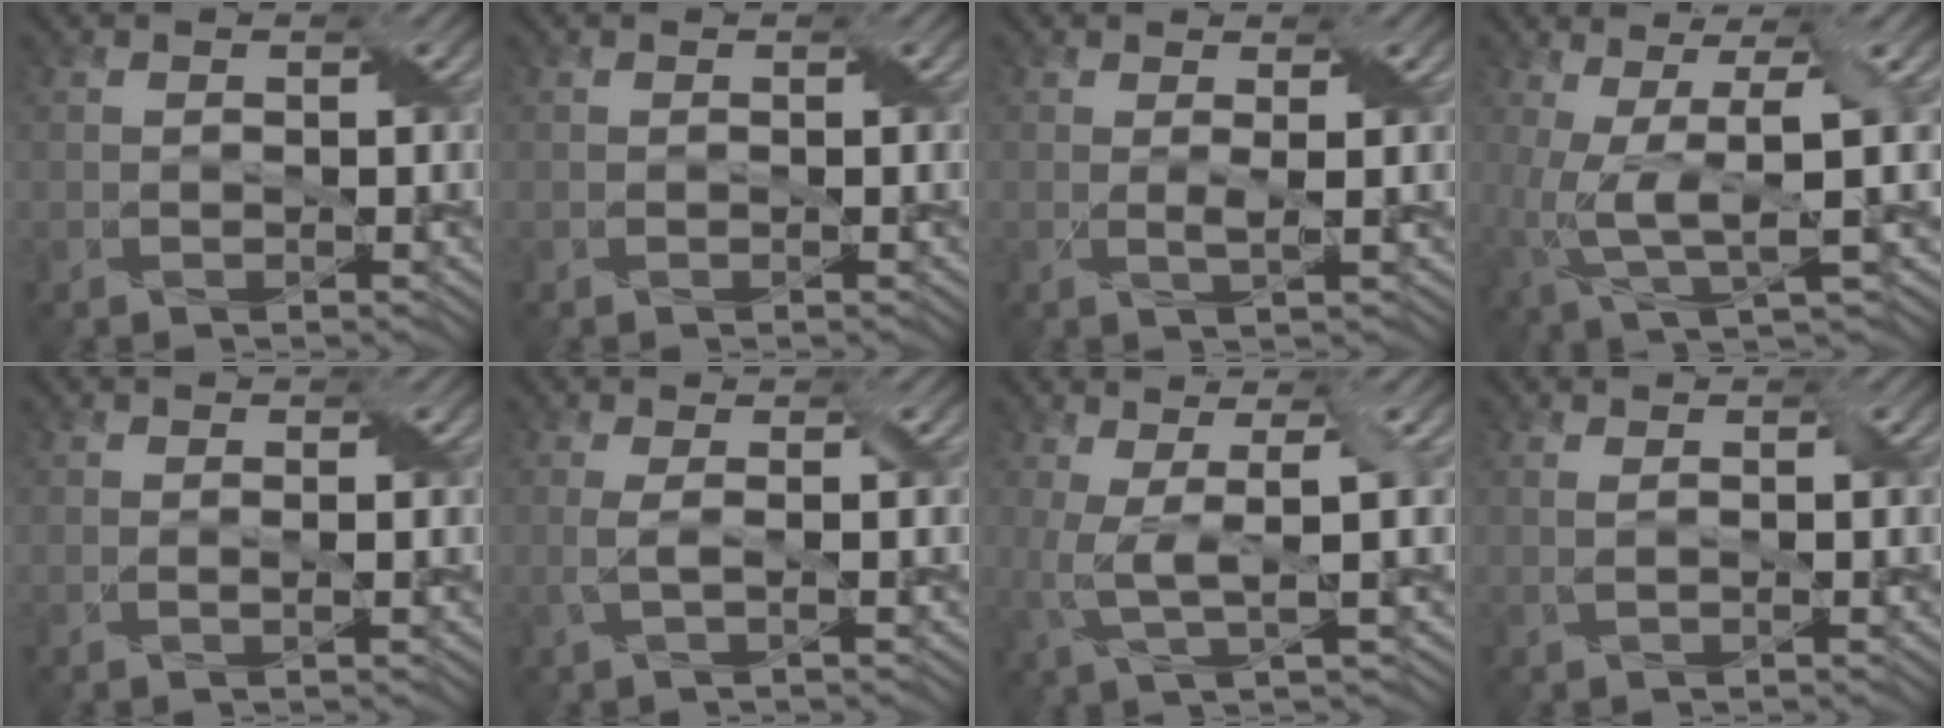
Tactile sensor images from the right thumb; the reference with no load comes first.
{"total": 0.0}
{"total": 1.8, "force": [0.5, 0.2, 1.7], "torque": [-0.039, -0.003, 0.008]}
{"total": 8.6, "force": [0.0, 2.1, 8.4], "torque": [-0.173, 0.006, 0.005]}
{"total": 0.8, "force": [0.1, 0.2, 0.8], "torque": [-0.018, 0.003, -0.003]}
{"total": 2.0, "force": [0.0, 0.4, 1.9], "torque": [-0.041, 0.004, -0.004]}
{"total": 6.0, "force": [0.3, 1.2, 5.9], "torque": [-0.122, 0.007, 0.008]}
{"total": 1.2, "force": [0.4, 0.4, 1.1], "torque": [-0.019, -0.004, 0.000]}